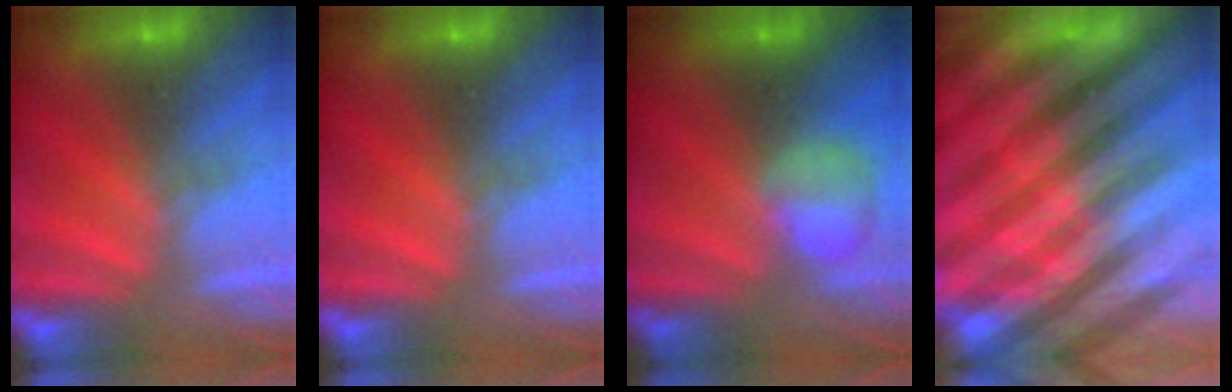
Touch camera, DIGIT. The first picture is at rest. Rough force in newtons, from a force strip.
{"total": 0.0}
{"total": 2.4}
{"total": 6.3}